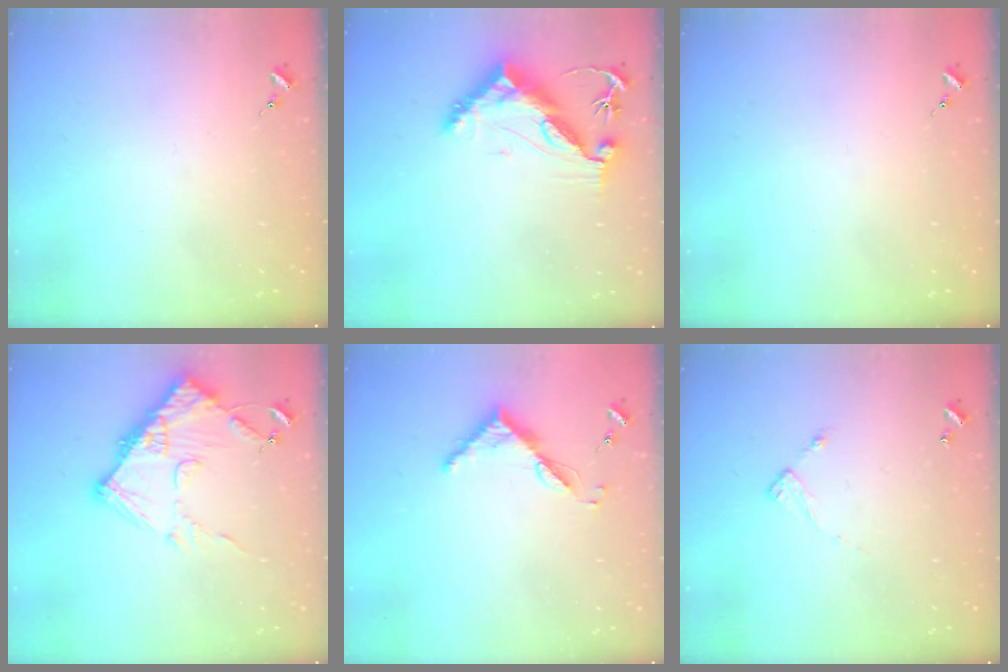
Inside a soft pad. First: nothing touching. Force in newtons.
{"total": 11.3, "press": 11.2, "slide": 1.4}
{"total": 0.0}
{"total": 13.1, "press": 13.1, "slide": 1.4}
{"total": 6.4, "press": 6.3, "slide": 0.6}
{"total": 5.2, "press": 5.2, "slide": 0.3}